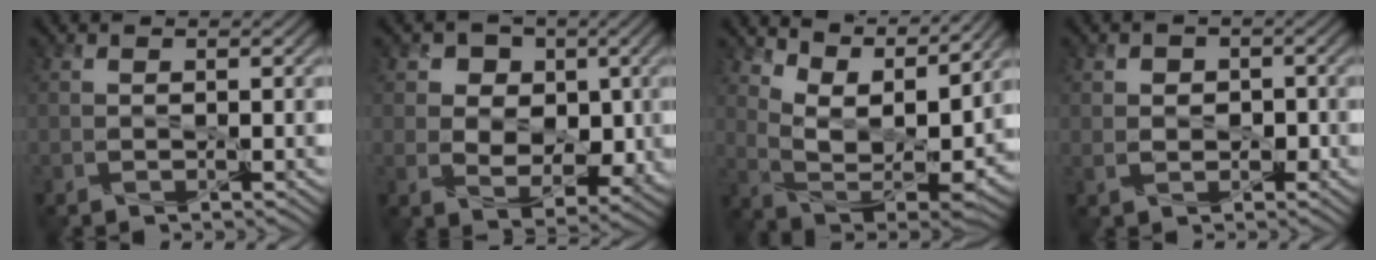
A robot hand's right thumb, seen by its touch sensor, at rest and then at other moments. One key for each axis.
{"total": 7.2, "fx": 1.6, "fy": 5.4, "fz": 4.4, "tx": -0.079, "ty": -0.003, "tz": 0.015}
{"total": 11.2, "fx": 8.3, "fy": 3.2, "fz": 6.8, "tx": -0.161, "ty": -0.002, "tz": 0.140}
{"total": 2.7, "fx": -0.1, "fy": 2.3, "fz": 1.3, "tx": -0.026, "ty": 0.003, "tz": -0.012}